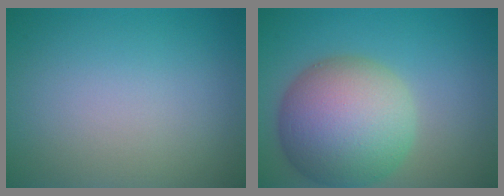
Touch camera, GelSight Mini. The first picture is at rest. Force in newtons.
{"total": 10.4, "press": 10.4, "slide": 0.5}